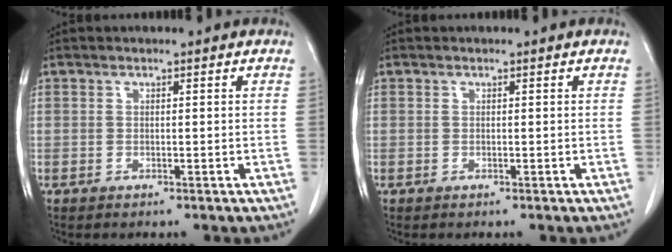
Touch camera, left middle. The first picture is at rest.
{"total": 0.0}